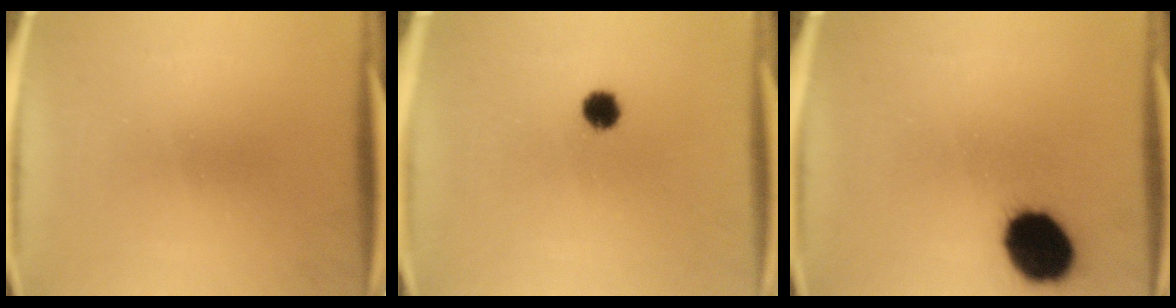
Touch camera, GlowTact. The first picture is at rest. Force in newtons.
{"total": 3.8}
{"total": 15.4}